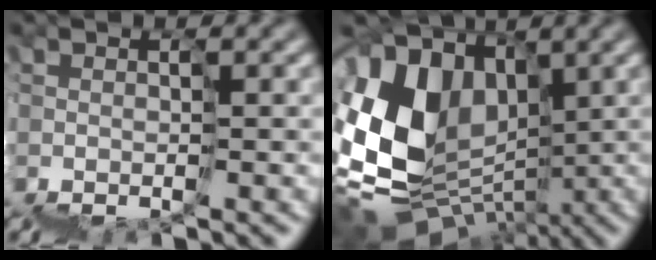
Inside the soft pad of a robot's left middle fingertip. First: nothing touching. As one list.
[{"total": 9.6, "force": [3.5, 7.5, 4.9], "torque": [-0.119, 0.037, 0.054]}]